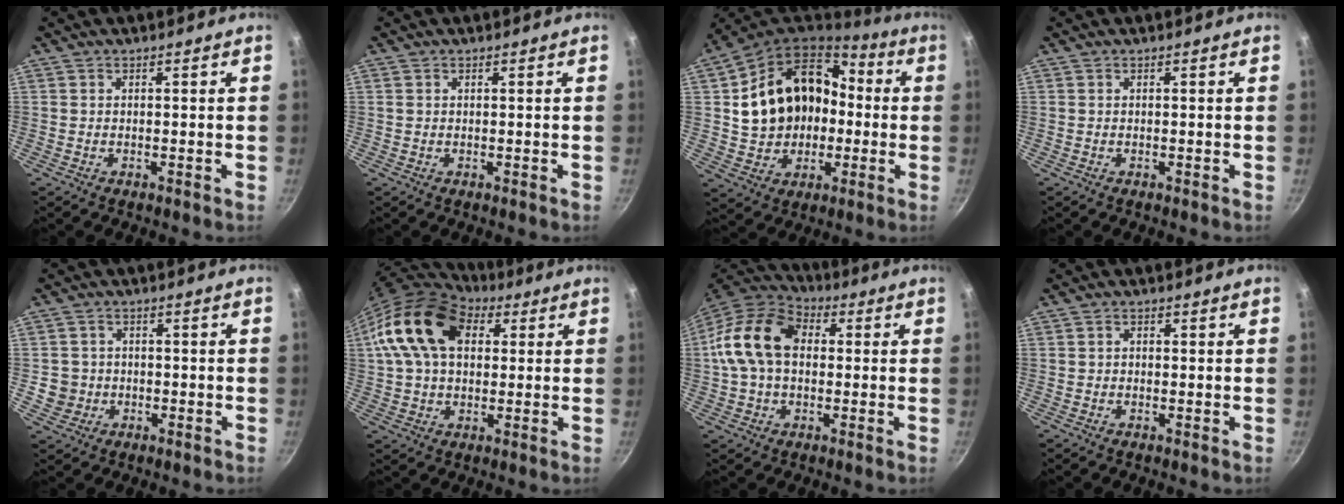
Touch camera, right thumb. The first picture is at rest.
{"total": 0.5, "force": [0.3, 0.3, 0.3], "torque": [-0.005, 0.002, 0.005]}
{"total": 20.2, "force": [0.9, 16.3, 12.0], "torque": [-0.184, 0.051, 0.023]}
{"total": 0.0}
{"total": 4.2, "force": [-0.6, 4.1, 0.7], "torque": [0.006, 0.014, -0.004]}
{"total": 17.2, "force": [4.6, 11.8, 11.7], "torque": [-0.195, 0.014, 0.069]}
{"total": 15.4, "force": [1.4, 11.0, 10.7], "torque": [-0.172, 0.028, 0.008]}
{"total": 0.7, "force": [0.1, 0.6, 0.2], "torque": [-0.002, 0.004, 0.001]}